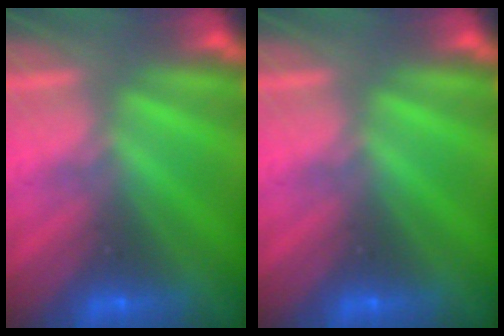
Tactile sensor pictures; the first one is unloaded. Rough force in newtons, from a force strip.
{"total": 0.0}